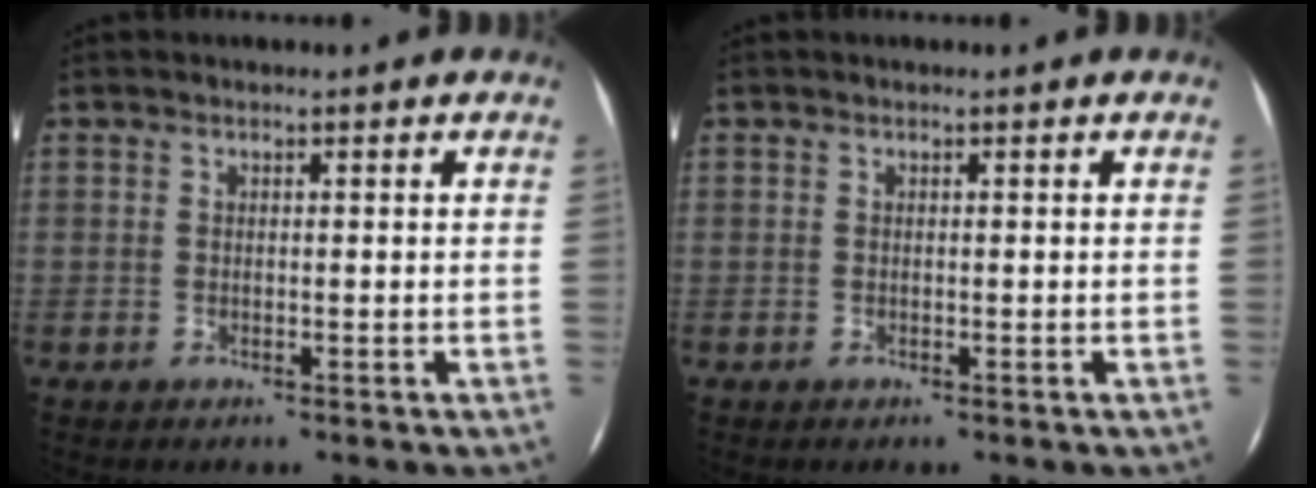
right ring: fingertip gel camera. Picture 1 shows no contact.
{"total": 0.0}